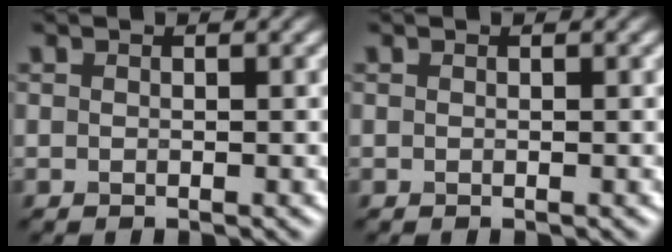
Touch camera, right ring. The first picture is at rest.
{"total": 0.0}